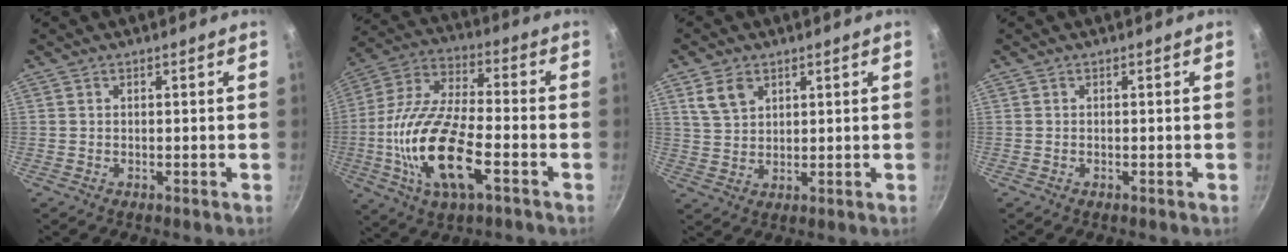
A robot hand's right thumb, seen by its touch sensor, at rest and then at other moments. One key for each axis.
{"total": 19.4, "fx": -5.6, "fy": 7.8, "fz": 16.9, "tx": -0.330, "ty": 0.023, "tz": -0.117}
{"total": 5.5, "fx": 2.8, "fy": 3.7, "fz": 3.0, "tx": -0.042, "ty": -0.006, "tz": 0.058}
{"total": 0.0}